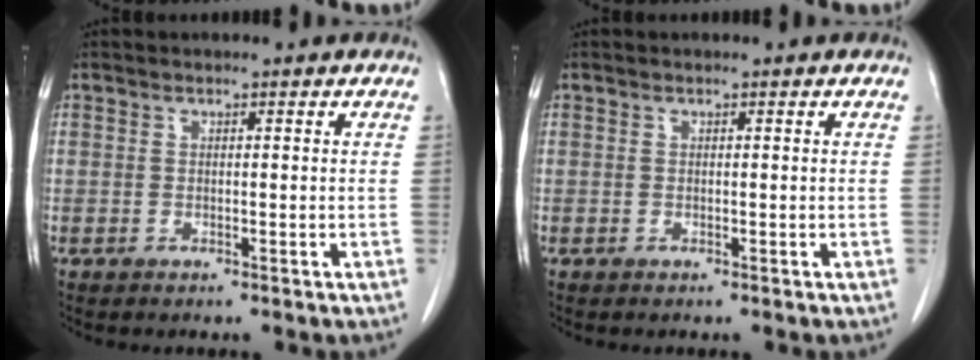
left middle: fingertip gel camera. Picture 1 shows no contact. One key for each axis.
{"total": 0.0}